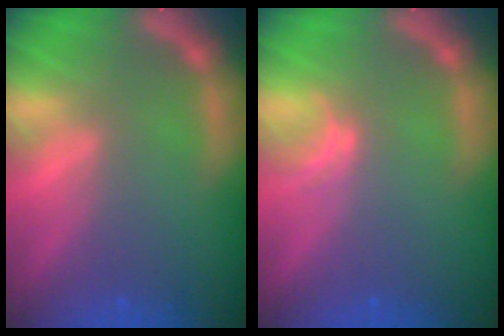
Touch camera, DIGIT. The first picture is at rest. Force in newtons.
{"total": 1.0}